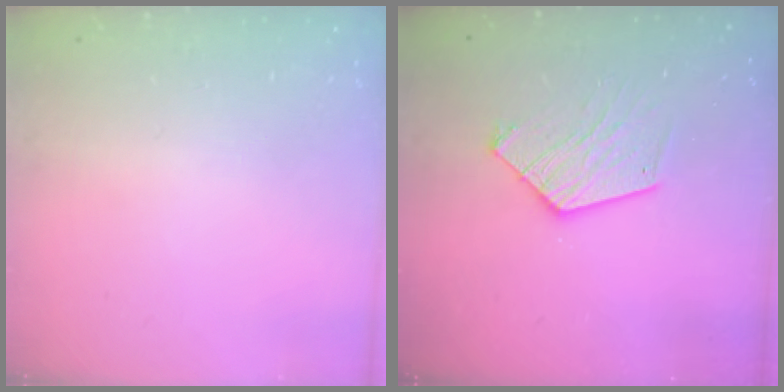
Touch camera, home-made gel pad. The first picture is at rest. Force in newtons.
{"total": 12.7, "press": 12.7, "slide": 1.2}